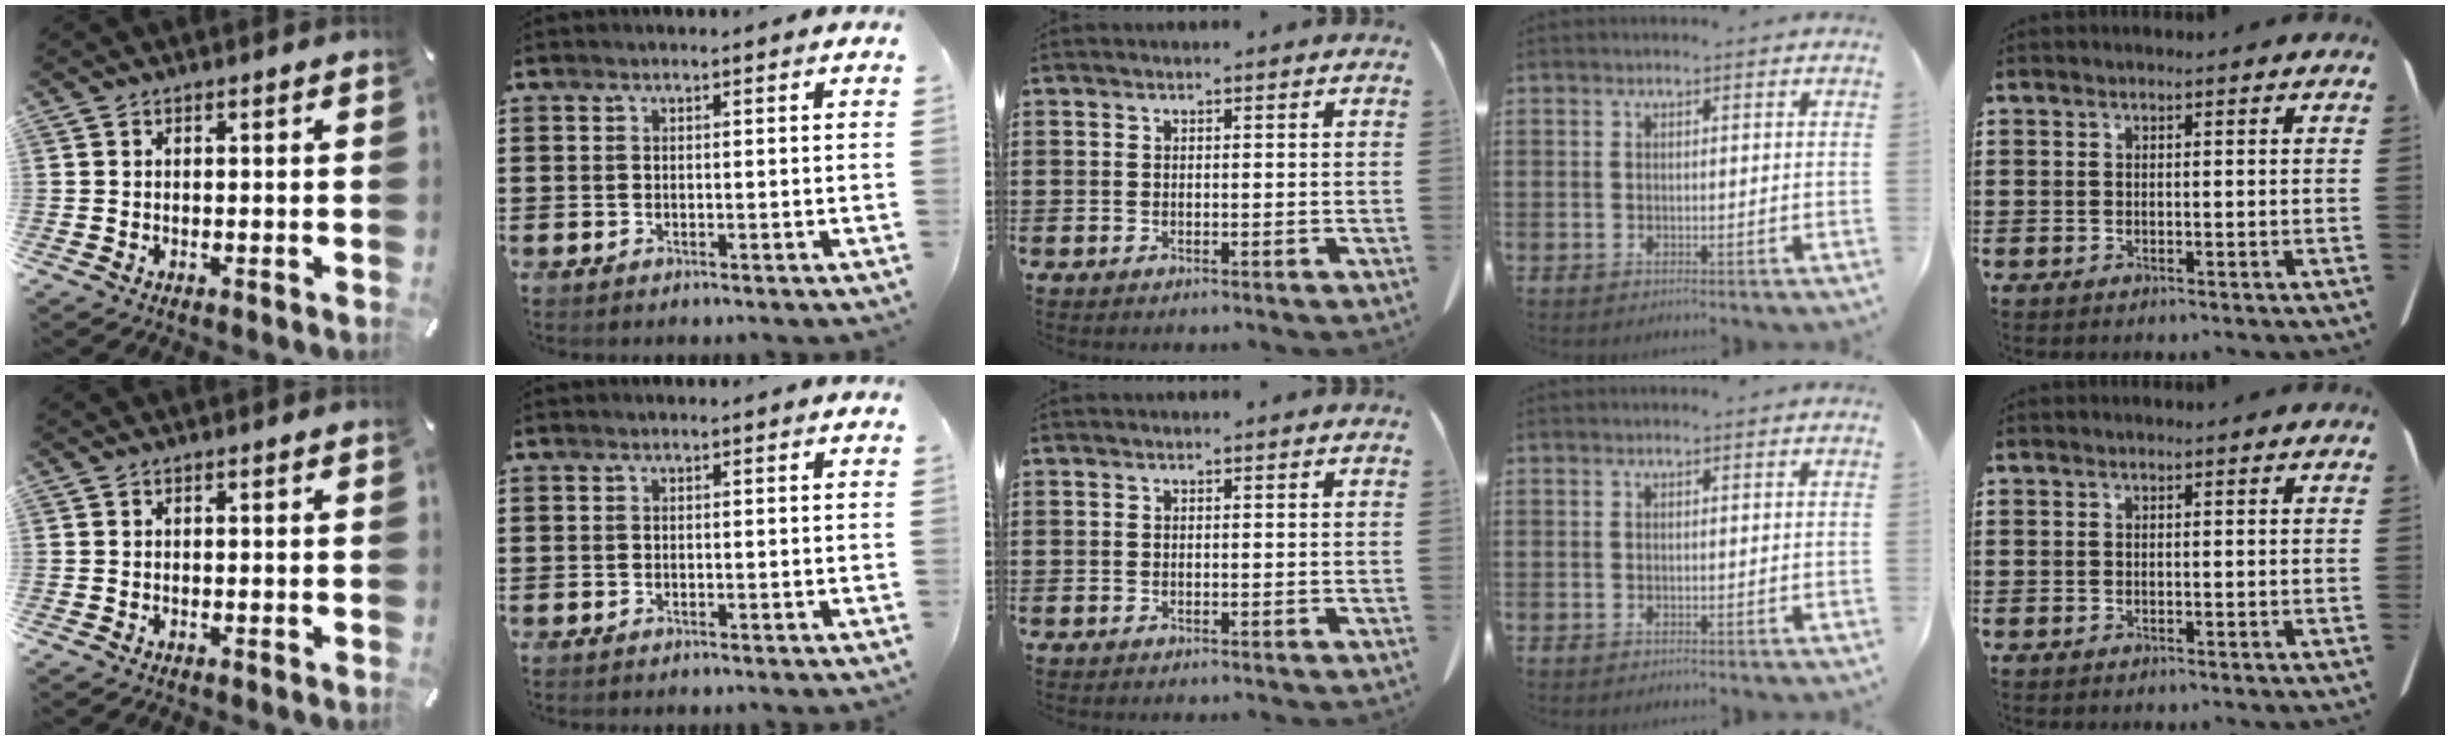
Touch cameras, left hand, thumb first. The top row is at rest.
{}